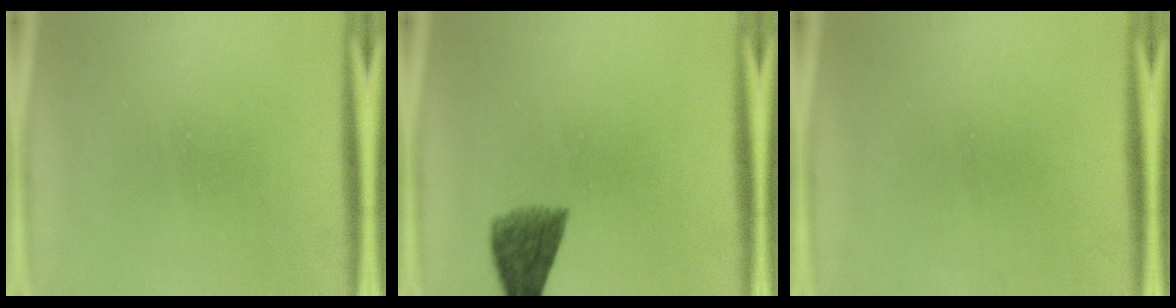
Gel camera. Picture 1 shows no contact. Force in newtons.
{"total": 6.0}
{"total": 1.1}